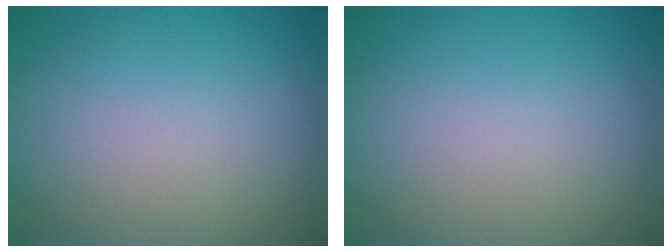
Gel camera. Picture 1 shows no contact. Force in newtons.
{"total": 0.0}